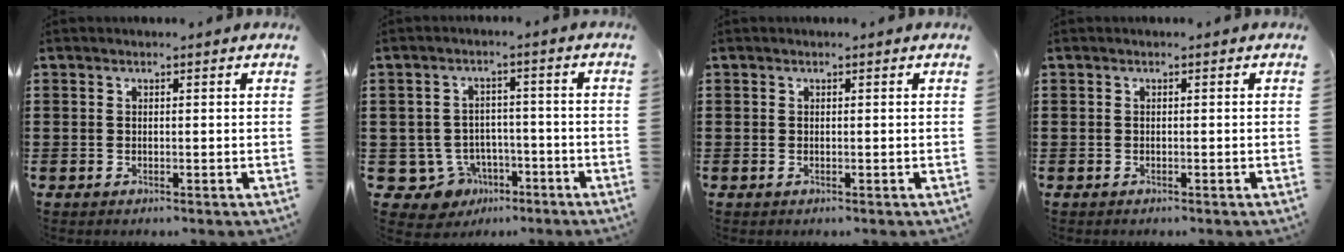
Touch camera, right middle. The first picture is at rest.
{"total": 5.8, "force": [-3.1, 4.6, 1.6], "torque": [-0.060, 0.009, -0.058]}
{"total": 0.0}
{"total": 0.0}